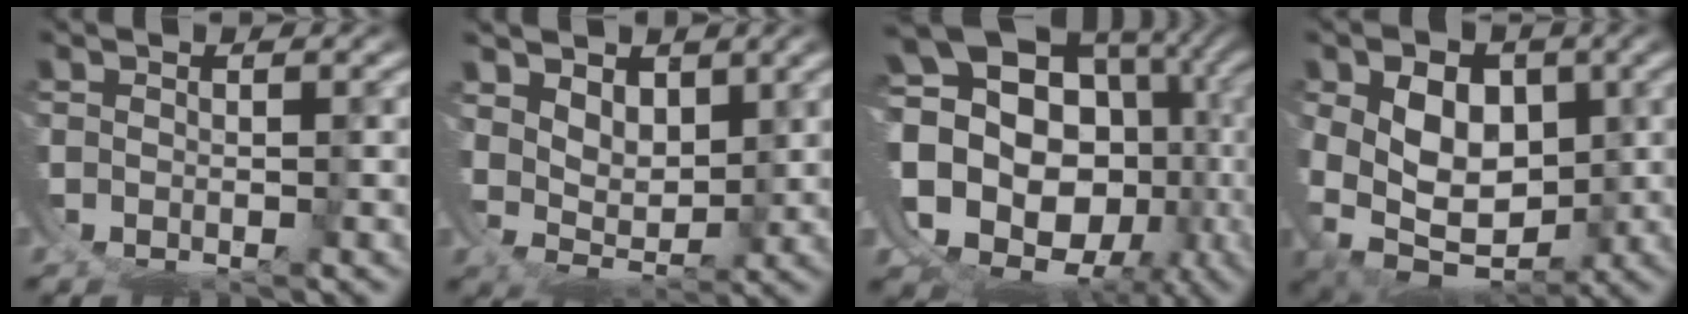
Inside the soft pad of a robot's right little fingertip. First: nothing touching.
{"total": 5.3, "force": [3.7, 3.4, 1.5], "torque": [-0.048, -0.012, 0.054]}
{"total": 23.3, "force": [-1.9, 20.1, 11.8], "torque": [-0.260, -0.068, -0.026]}
{"total": 9.9, "force": [0.0, 8.1, 5.7], "torque": [-0.153, -0.051, 0.017]}